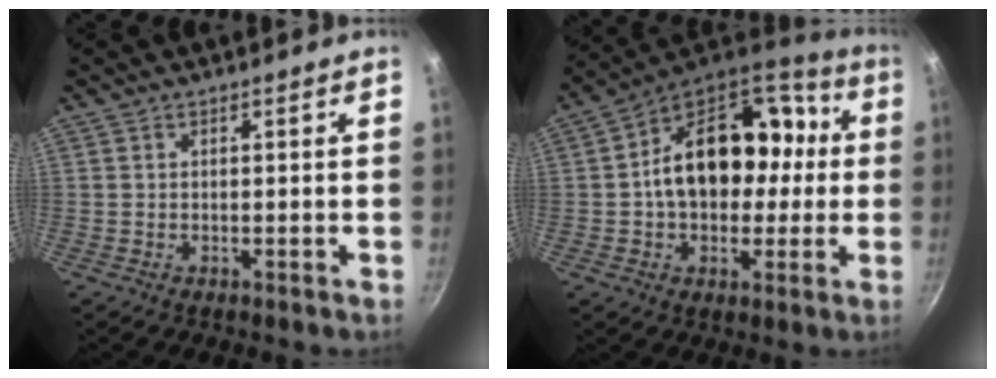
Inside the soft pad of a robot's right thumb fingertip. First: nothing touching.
{"total": 21.5, "force": [1.1, 13.9, 16.3], "torque": [-0.213, 0.041, 0.012]}